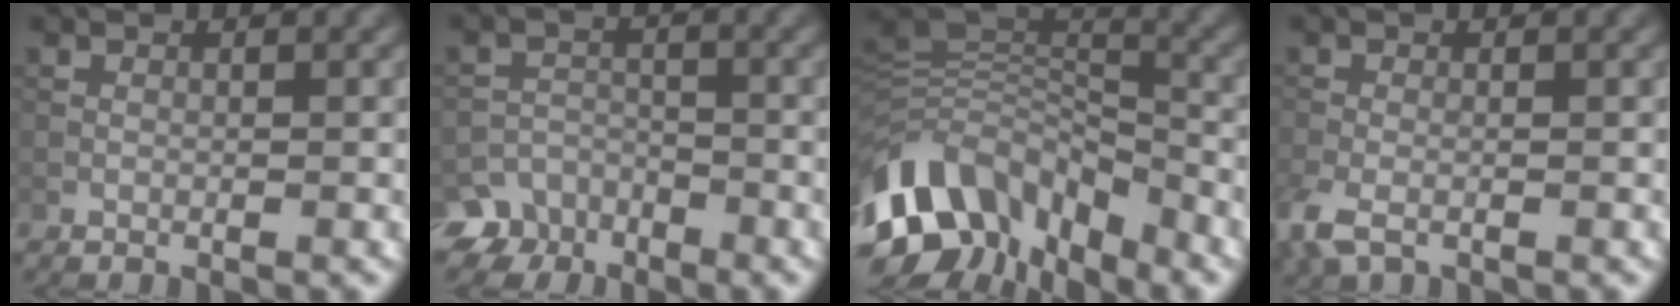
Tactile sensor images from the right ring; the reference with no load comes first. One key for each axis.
{"total": 5.1, "fx": -4.0, "fy": 3.1, "fz": 0.2, "tx": 0.017, "ty": -0.005, "tz": -0.060}
{"total": 10.7, "fx": -4.9, "fy": 6.8, "fz": 6.6, "tx": -0.134, "ty": 0.017, "tz": -0.102}
{"total": 3.7, "fx": -2.2, "fy": 1.8, "fz": 2.4, "tx": -0.065, "ty": -0.012, "tz": -0.047}